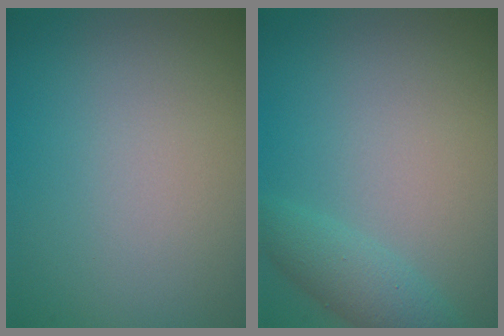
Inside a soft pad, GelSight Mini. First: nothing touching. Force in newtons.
{"total": 2.6, "press": 2.6, "slide": 0.1}